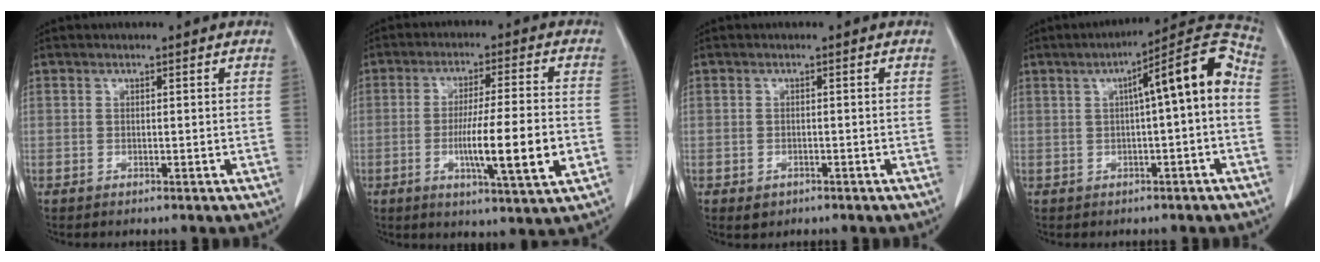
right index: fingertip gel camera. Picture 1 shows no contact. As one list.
[{"total": 12.1, "force": [-2.8, 0.3, 11.8], "torque": [-0.194, -0.011, -0.046]}, {"total": 1.5, "force": [-0.8, 1.1, 0.5], "torque": [-0.010, -0.001, -0.003]}, {"total": 10.2, "force": [0.7, 0.9, 10.1], "torque": [-0.141, 0.035, 0.005]}]